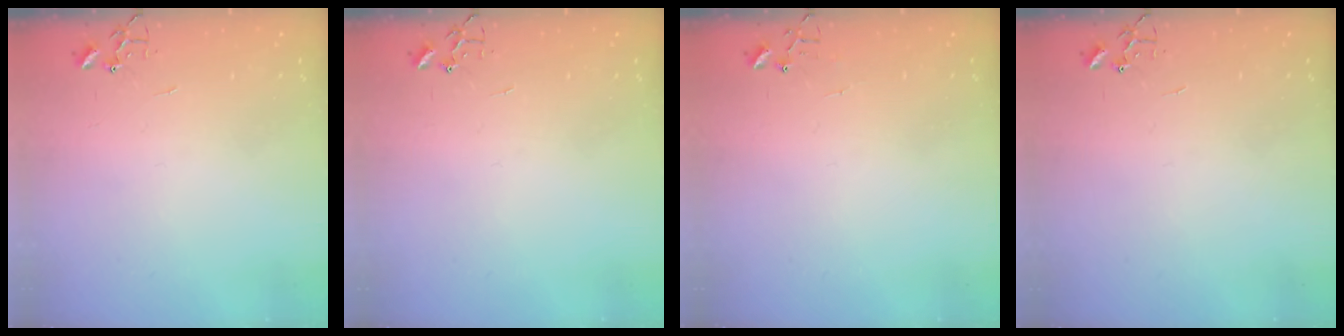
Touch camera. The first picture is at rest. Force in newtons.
{"total": 0.0}
{"total": 5.0, "press": 5.0, "slide": 0.4}
{"total": 0.0}